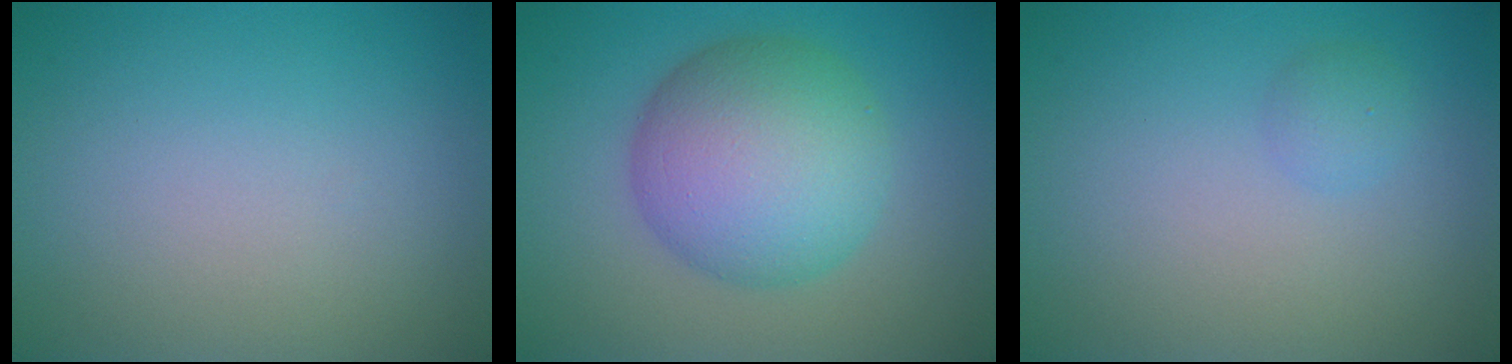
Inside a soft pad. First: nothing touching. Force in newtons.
{"total": 8.7, "press": 8.7, "slide": 0.2}
{"total": 1.1, "press": 1.1, "slide": 0.1}